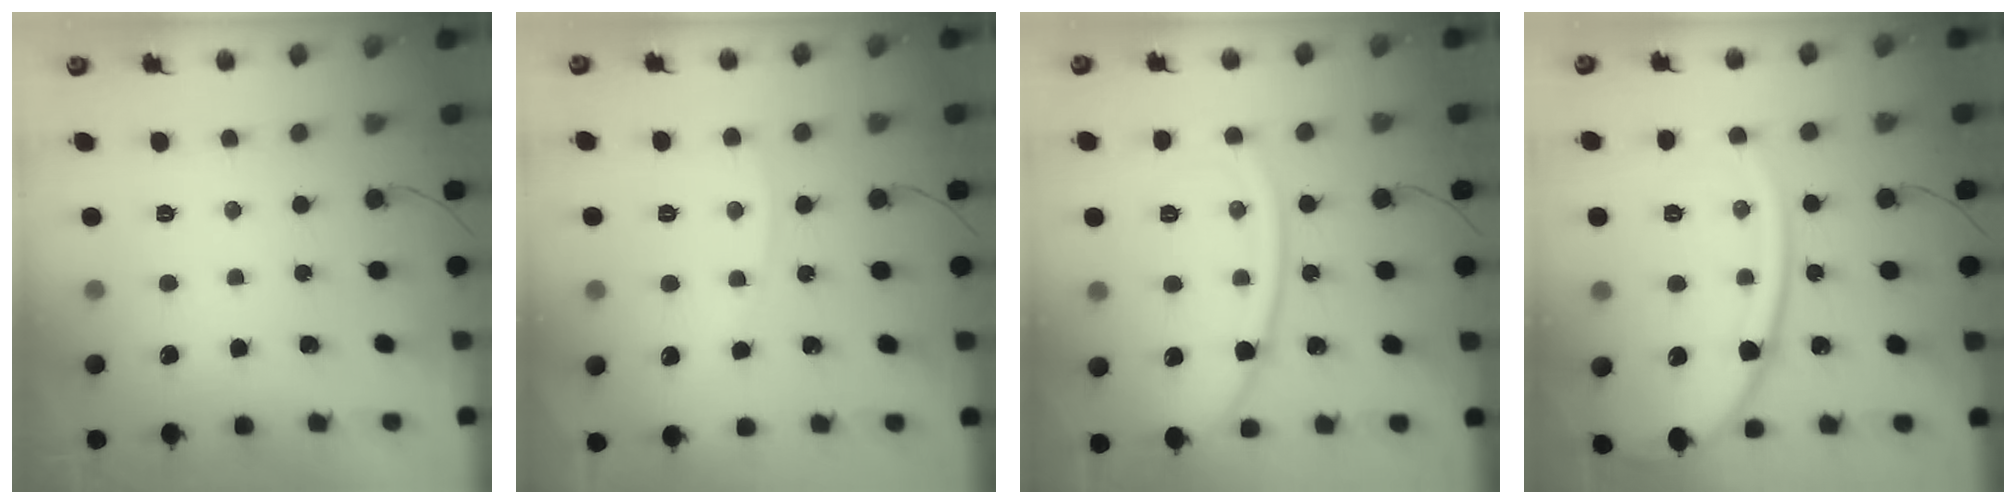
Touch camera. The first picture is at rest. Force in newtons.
{"total": 3.4, "press": 3.4, "slide": 0.4}
{"total": 12.6, "press": 12.5, "slide": 1.5}
{"total": 16.6, "press": 16.5, "slide": 1.8}